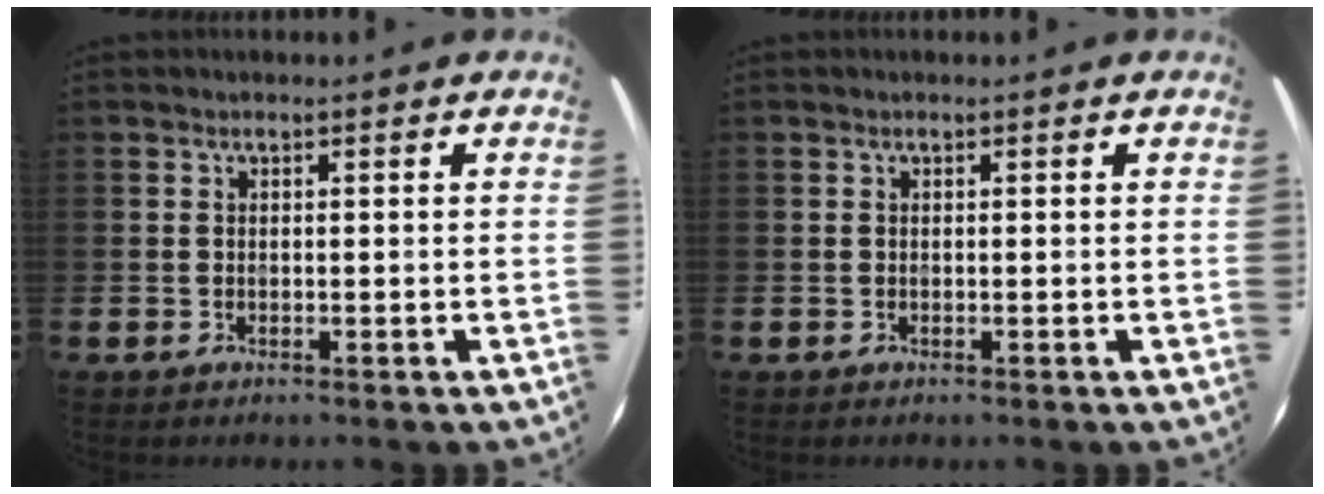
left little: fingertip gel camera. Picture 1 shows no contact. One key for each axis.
{"total": 0.0}